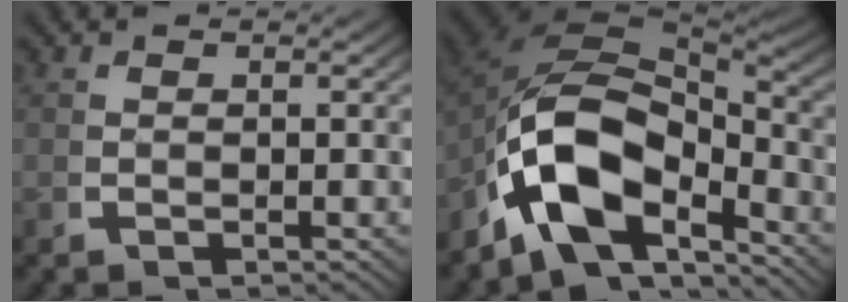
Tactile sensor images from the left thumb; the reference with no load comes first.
{"total": 16.1, "force": [-2.1, 10.6, 11.9], "torque": [-0.246, -0.046, -0.020]}